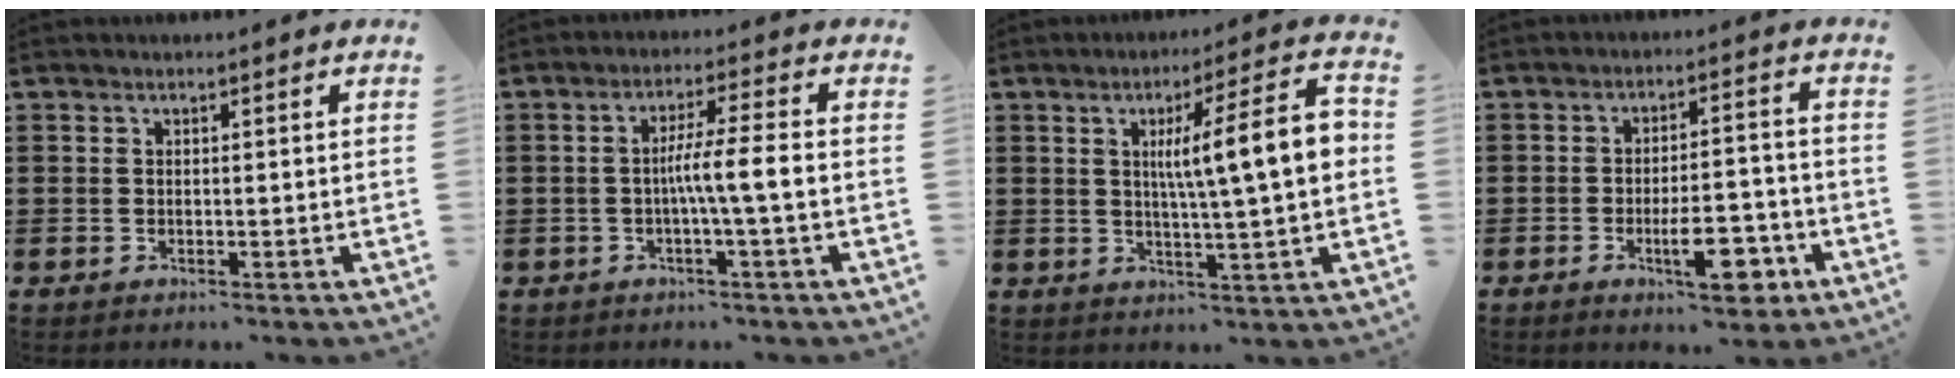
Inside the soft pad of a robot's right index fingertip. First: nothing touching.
{"total": 5.4, "force": [-1.0, -0.3, 5.3], "torque": [-0.096, -0.003, -0.024]}
{"total": 11.4, "force": [1.7, 1.1, 11.2], "torque": [-0.182, -0.006, 0.019]}
{"total": 9.1, "force": [-4.0, 3.1, 7.6], "torque": [-0.114, 0.004, -0.066]}